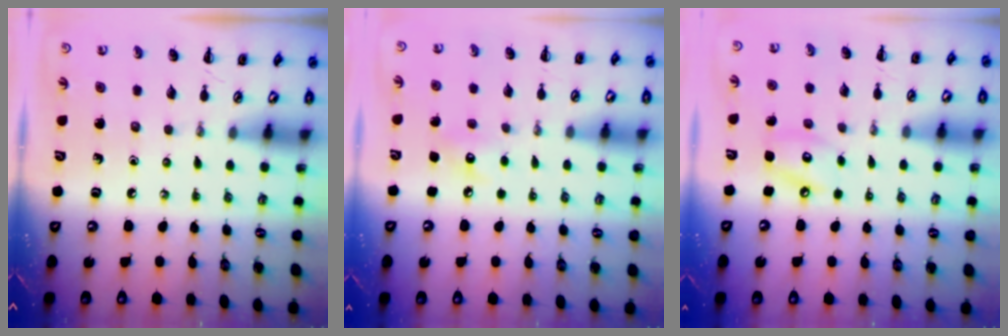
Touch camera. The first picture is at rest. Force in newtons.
{"total": 6.5, "press": 6.3, "slide": 1.7}
{"total": 7.0, "press": 7.0, "slide": 1.0}